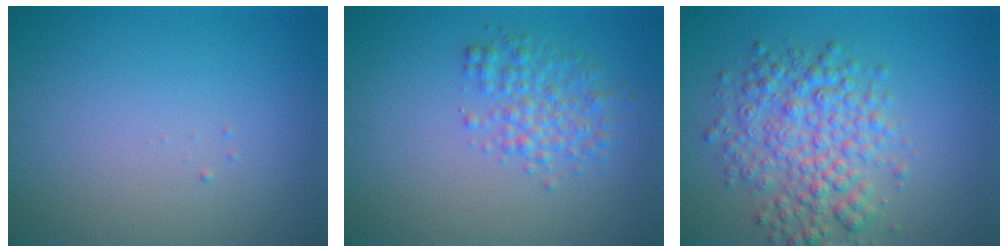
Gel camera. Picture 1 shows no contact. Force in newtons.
{"total": 3.0, "press": 3.0, "slide": 0.1}
{"total": 5.4, "press": 5.4, "slide": 0.0}